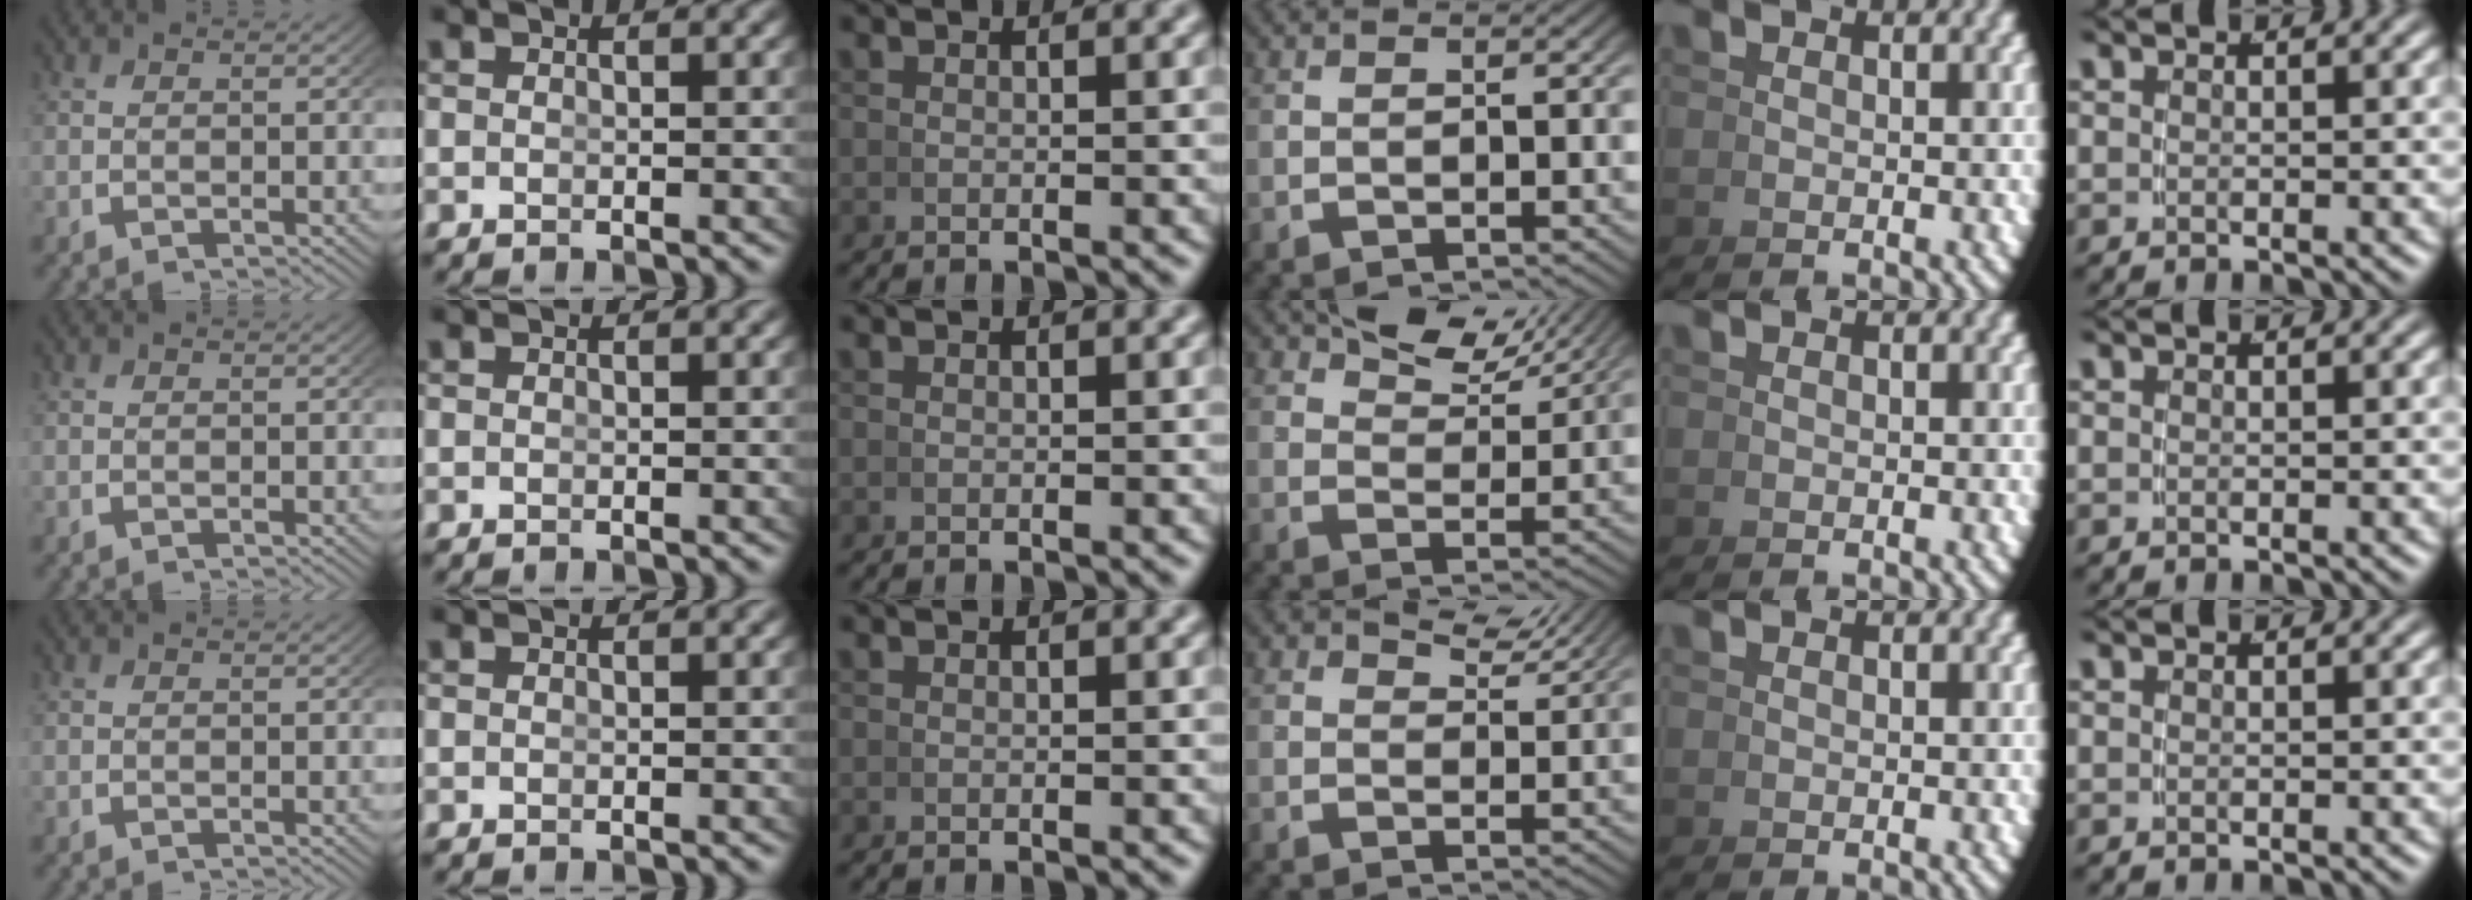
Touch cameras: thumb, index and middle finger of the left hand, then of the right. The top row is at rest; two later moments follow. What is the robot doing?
{"motion": "grasp_and_lifting", "object": "pen"}